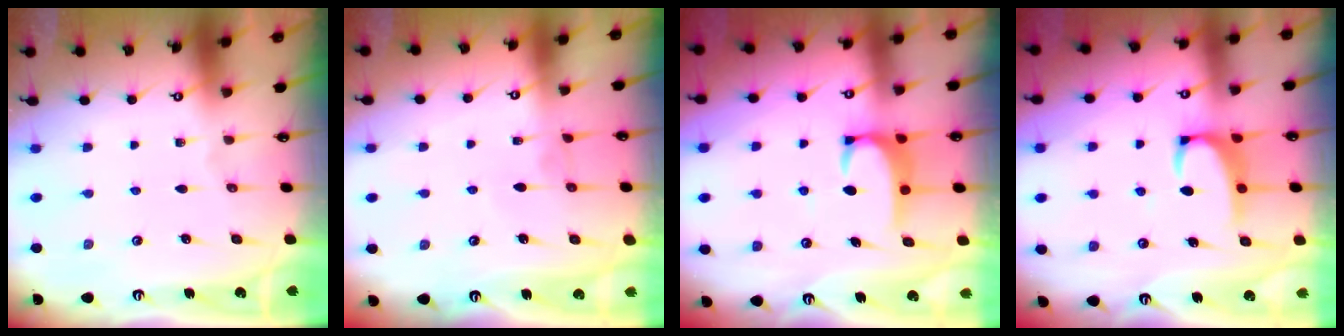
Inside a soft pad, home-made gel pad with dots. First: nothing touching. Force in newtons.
{"total": 1.8, "press": 1.8, "slide": 0.2}
{"total": 3.2, "press": 3.2, "slide": 0.4}
{"total": 3.4, "press": 3.3, "slide": 0.7}